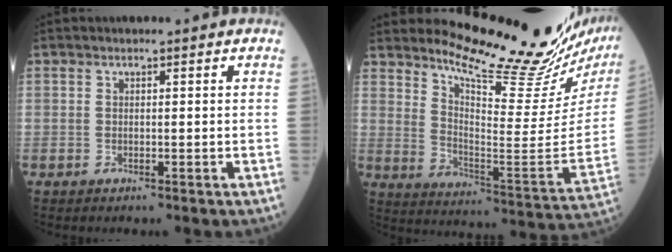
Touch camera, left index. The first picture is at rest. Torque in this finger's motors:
{"motor_torque": [1.01, -1.13, 0.42, 0.04]}